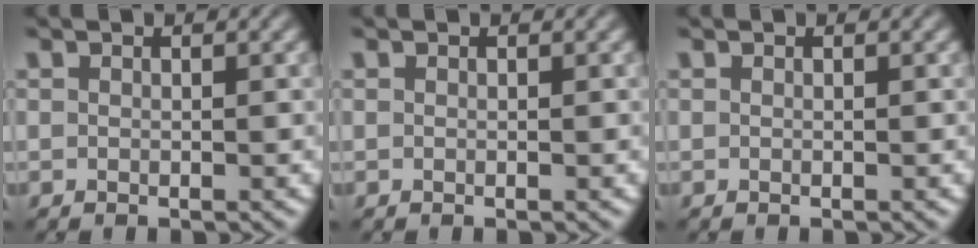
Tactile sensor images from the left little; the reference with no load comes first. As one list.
[{"total": 0.0}, {"total": 0.0}]